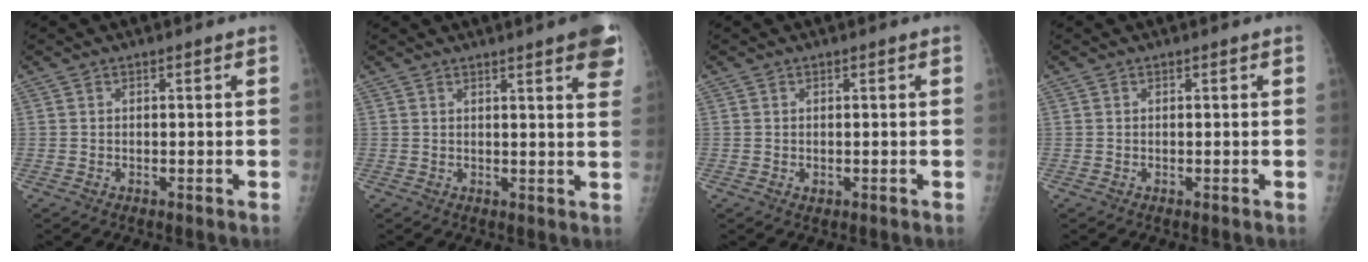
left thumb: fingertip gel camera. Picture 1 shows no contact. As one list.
[{"total": 8.7, "force": [5.0, 1.5, 7.0], "torque": [-0.066, -0.010, 0.052]}, {"total": 0.9, "force": [-0.2, 0.8, 0.5], "torque": [-0.003, 0.000, -0.002]}, {"total": 0.0}]